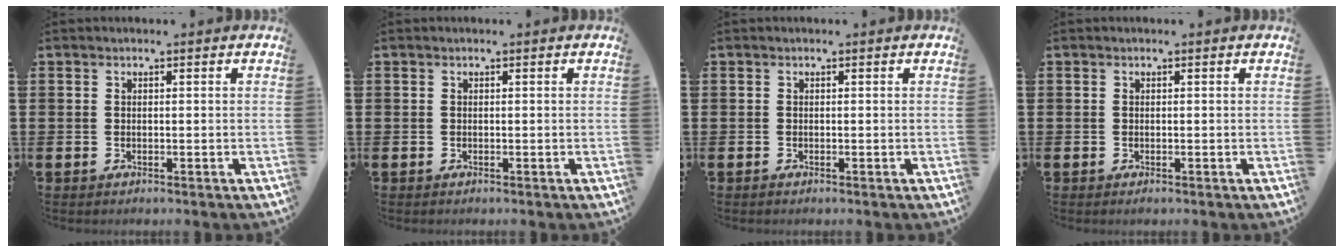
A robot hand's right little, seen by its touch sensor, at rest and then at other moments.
{"total": 0.0}
{"total": 0.0}
{"total": 0.0}